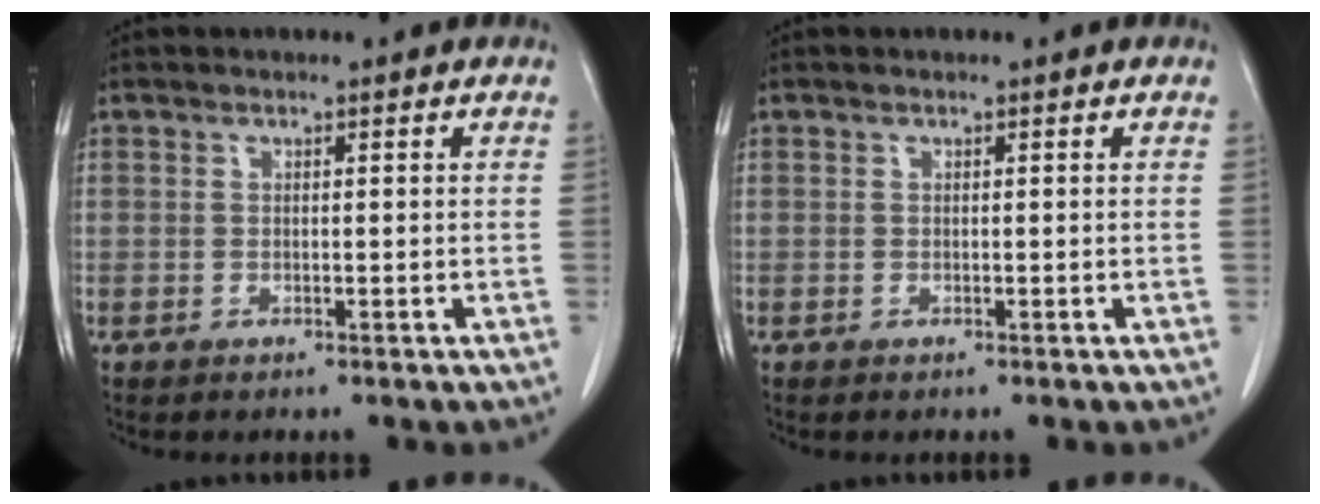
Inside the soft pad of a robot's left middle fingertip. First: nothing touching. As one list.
[{"total": 0.0}]